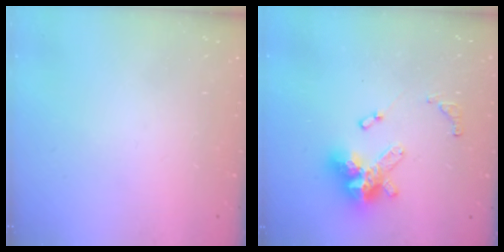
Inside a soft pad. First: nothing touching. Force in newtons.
{"total": 15.2, "press": 15.1, "slide": 1.3}